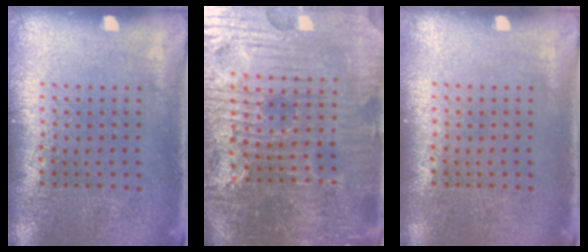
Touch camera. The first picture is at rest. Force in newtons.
{"total": 5.9, "press": 5.5, "slide": 2.1}
{"total": 0.0}